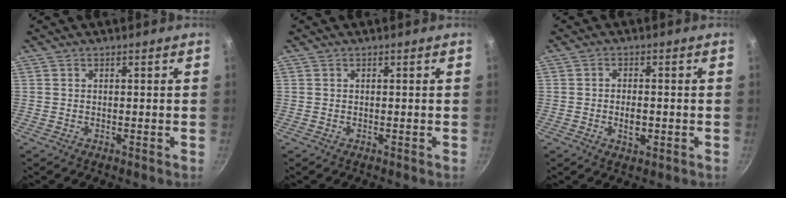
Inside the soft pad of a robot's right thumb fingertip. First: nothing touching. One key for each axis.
{"total": 0.0}
{"total": 3.9, "fx": -0.9, "fy": 2.1, "fz": 3.2, "tx": -0.050, "ty": 0.007, "tz": -0.014}